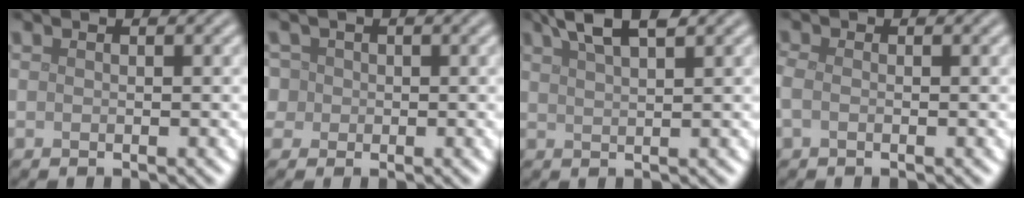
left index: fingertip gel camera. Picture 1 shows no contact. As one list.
[{"total": 4.4, "force": [1.3, 3.9, 1.7], "torque": [-0.027, 0.032, -0.001]}, {"total": 4.0, "force": [2.9, 0.9, 2.7], "torque": [-0.038, 0.014, 0.048]}, {"total": 1.1, "force": [-0.3, 0.7, 0.8], "torque": [-0.022, 0.000, -0.012]}]